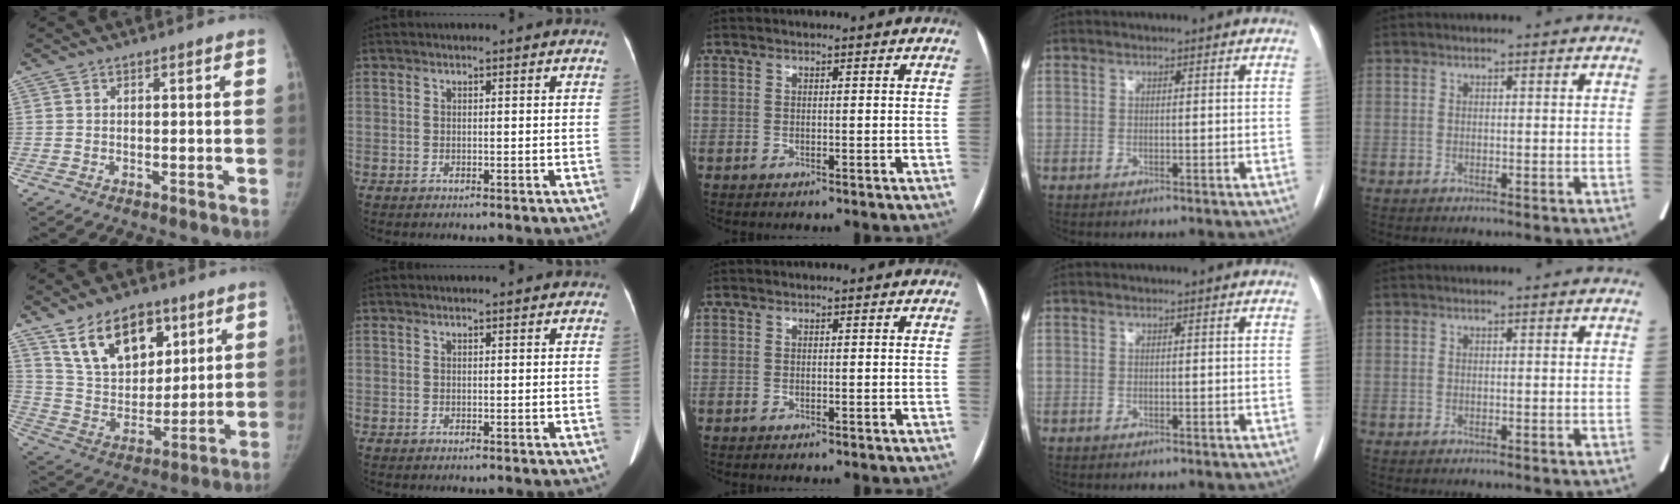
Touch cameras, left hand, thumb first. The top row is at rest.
{"thumb": {"total": 17.0, "force": [9.6, 10.2, 9.7], "torque": [-0.117, -0.044, 0.181]}, "index": {"total": 1.6, "force": [1.3, 0.4, 0.7], "torque": [-0.010, 0.019, 0.013]}}